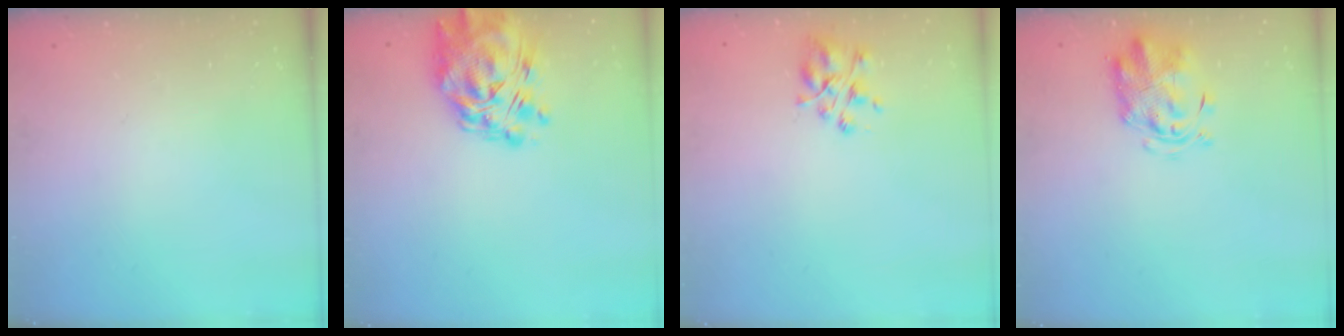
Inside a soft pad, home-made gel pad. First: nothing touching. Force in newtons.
{"total": 12.7, "press": 11.8, "slide": 4.9}
{"total": 5.3, "press": 5.2, "slide": 1.2}
{"total": 2.9, "press": 2.9, "slide": 0.6}